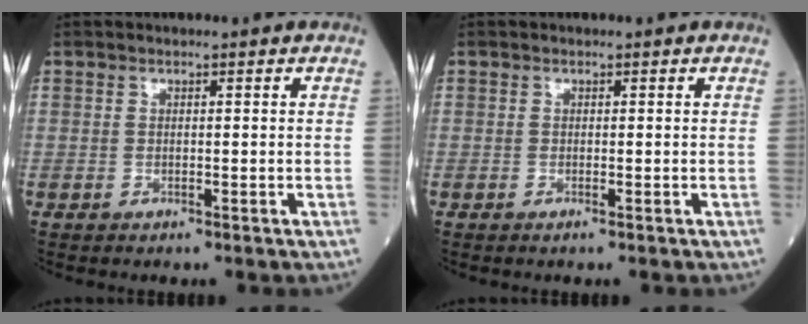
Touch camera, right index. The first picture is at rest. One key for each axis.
{"total": 1.3, "fx": -0.3, "fy": 0.2, "fz": 1.3, "tx": -0.022, "ty": -0.006, "tz": -0.003}